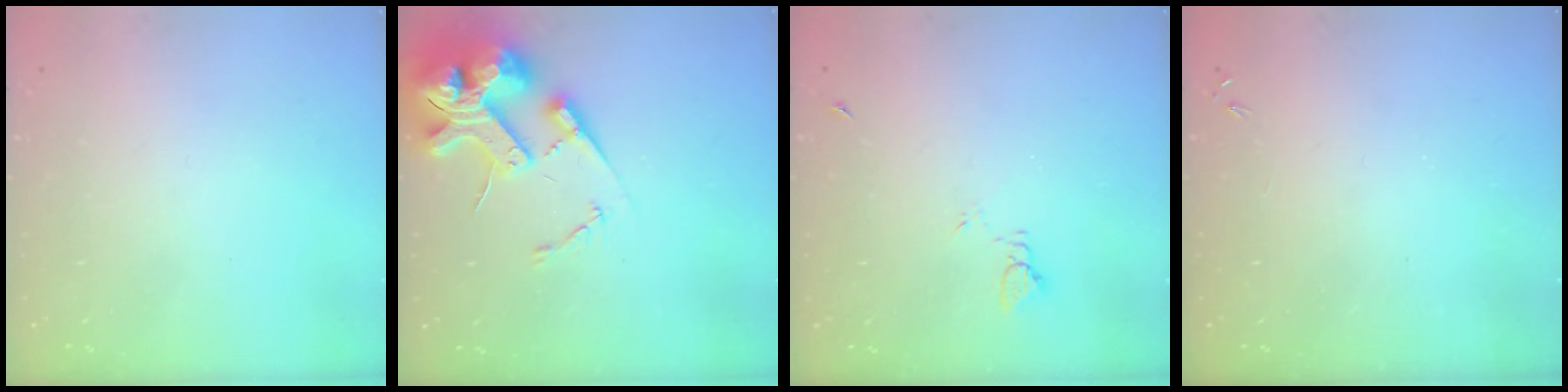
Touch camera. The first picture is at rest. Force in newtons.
{"total": 19.0, "press": 18.8, "slide": 2.9}
{"total": 3.0, "press": 3.0, "slide": 0.4}
{"total": 0.0}